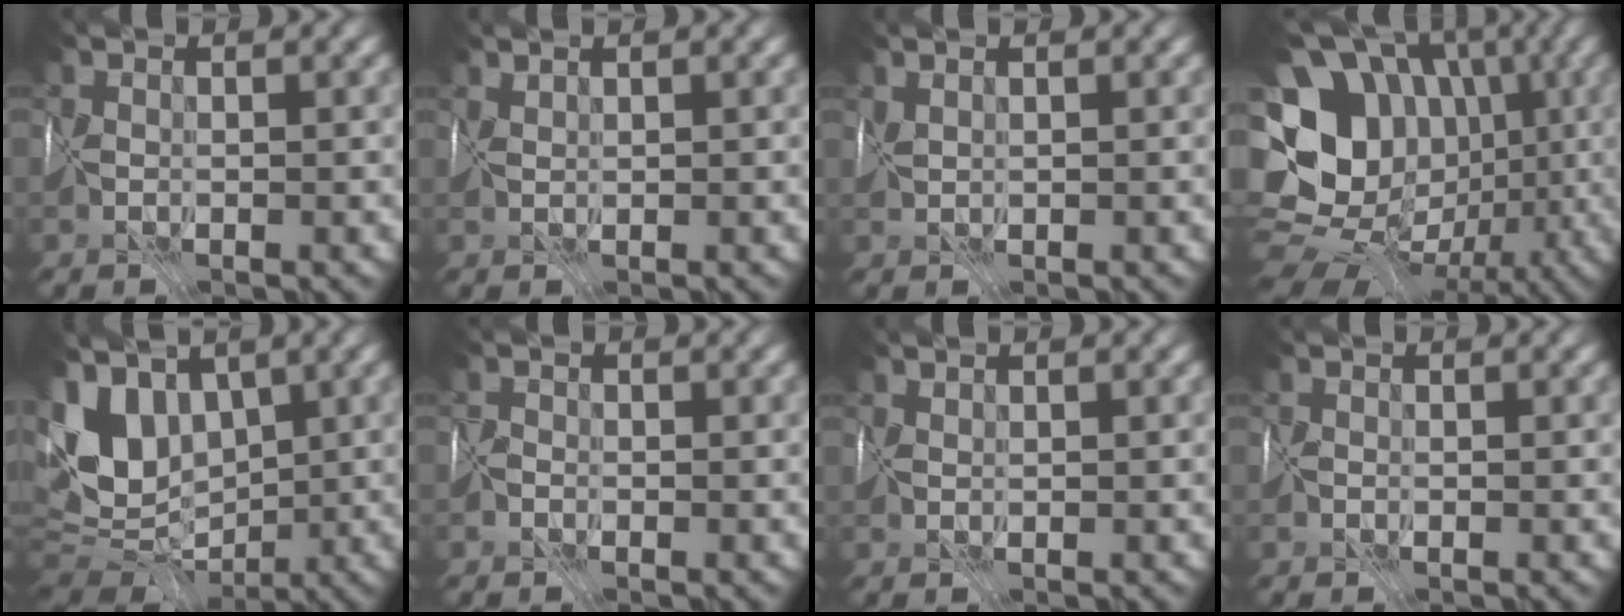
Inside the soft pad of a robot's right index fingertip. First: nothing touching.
{"total": 1.4, "force": [1.2, -0.6, -0.4], "torque": [0.000, 0.009, 0.028]}
{"total": 1.0, "force": [0.7, -0.6, -0.5], "torque": [-0.001, 0.006, 0.017]}
{"total": 18.3, "force": [-0.3, 16.0, 8.9], "torque": [-0.152, 0.026, -0.018]}
{"total": 6.7, "force": [2.4, 4.5, 4.4], "torque": [-0.102, 0.002, 0.038]}
{"total": 1.3, "force": [-0.3, -0.8, -1.0], "torque": [0.016, 0.007, -0.010]}
{"total": 1.1, "force": [0.9, 0.3, 0.6], "torque": [-0.024, 0.005, 0.020]}
{"total": 0.7, "force": [-0.1, -0.4, -0.5], "torque": [0.006, 0.000, -0.004]}